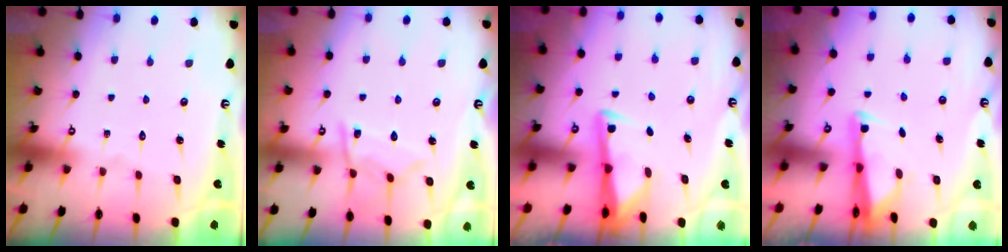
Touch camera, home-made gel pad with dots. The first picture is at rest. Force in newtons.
{"total": 10.1, "press": 10.1, "slide": 0.8}
{"total": 3.0, "press": 2.9, "slide": 0.4}
{"total": 2.9, "press": 2.8, "slide": 0.7}